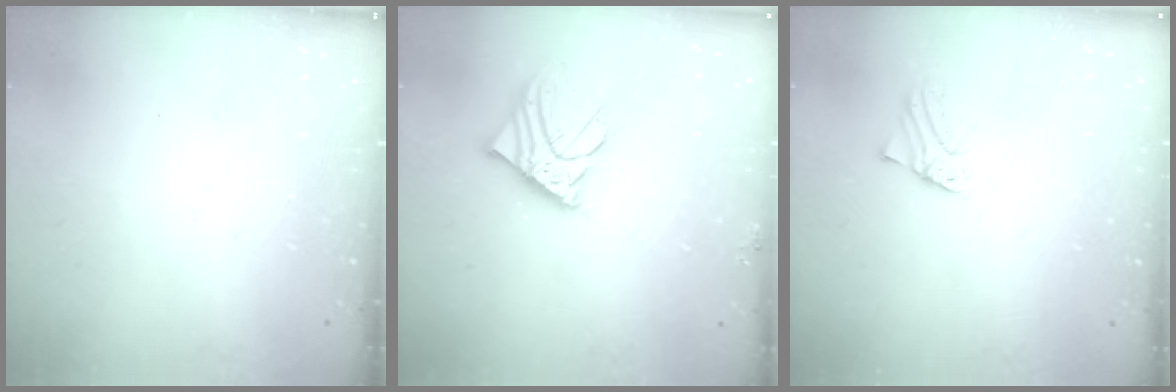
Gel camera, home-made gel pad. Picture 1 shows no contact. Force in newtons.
{"total": 12.3, "press": 12.0, "slide": 2.3}
{"total": 1.2, "press": 1.2, "slide": 0.1}